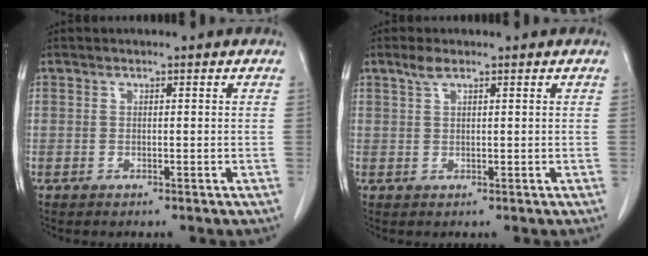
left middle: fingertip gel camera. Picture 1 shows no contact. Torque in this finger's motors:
{"motor_torque": [0.56, -0.48, -0.02, 0.00]}